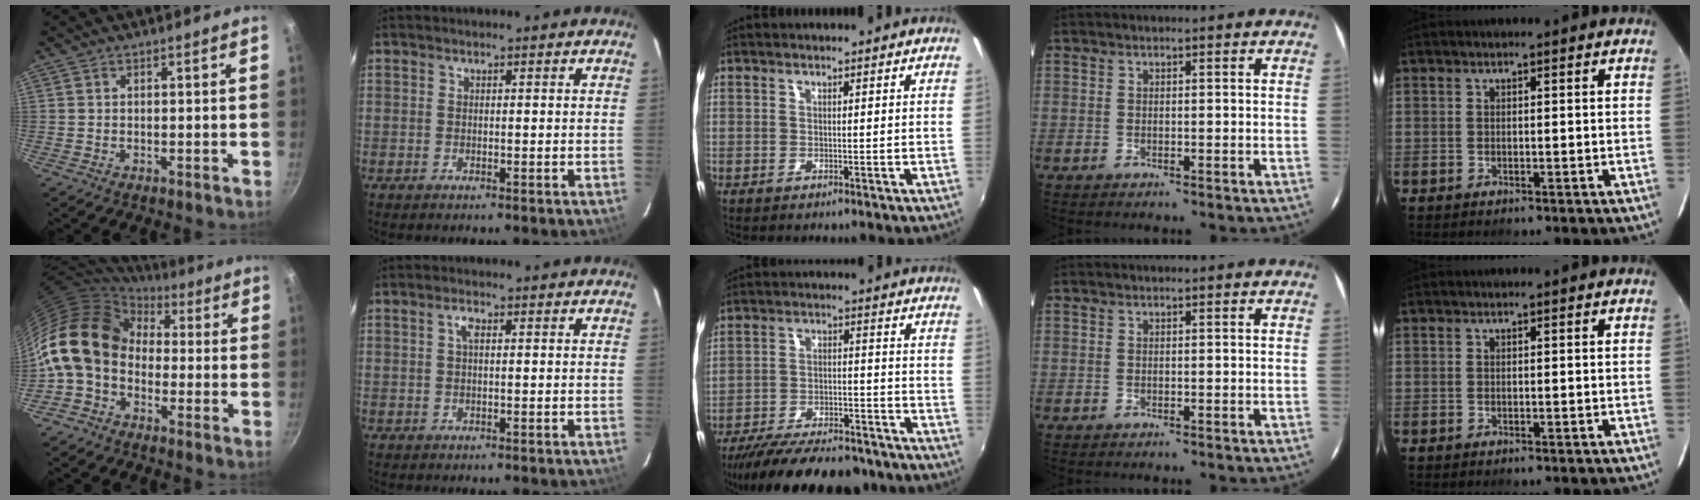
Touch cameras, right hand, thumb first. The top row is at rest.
{"thumb": {"total": 15.6, "force": [-0.2, 12.0, 10.0], "torque": [-0.172, 0.038, -0.029]}, "index": {"total": 1.7, "force": [0.4, 0.6, 1.5], "torque": [-0.031, 0.006, 0.006]}, "middle": {"total": 21.2, "force": [-17.8, 6.4, 9.7], "torque": [-0.188, -0.020, -0.250]}}